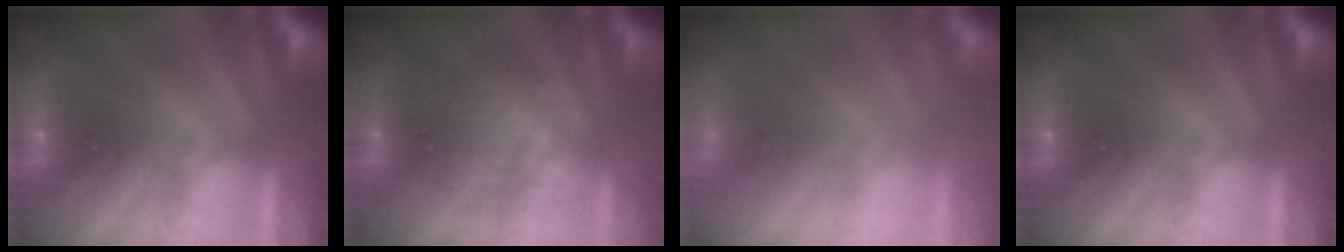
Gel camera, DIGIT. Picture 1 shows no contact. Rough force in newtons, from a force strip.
{"total": 2.2}
{"total": 12.7}
{"total": 0.0}